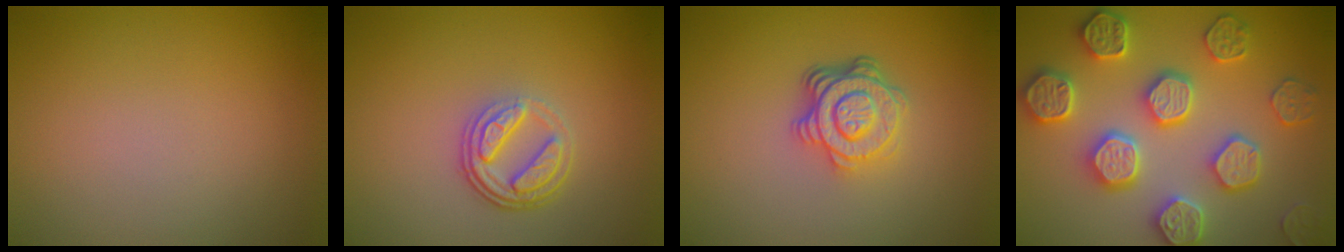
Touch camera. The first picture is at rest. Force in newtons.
{"total": 3.8, "press": 2.7, "slide": 2.7}
{"total": 4.6, "press": 3.4, "slide": 3.0}
{"total": 6.3, "press": 5.9, "slide": 2.1}